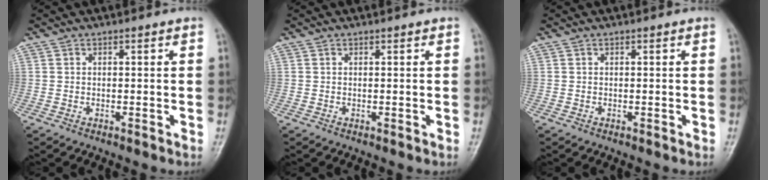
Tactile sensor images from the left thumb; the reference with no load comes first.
{"total": 0.0}
{"total": 0.0}